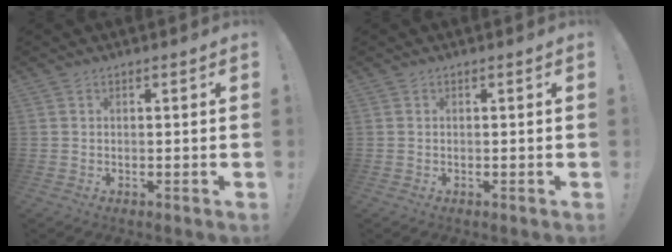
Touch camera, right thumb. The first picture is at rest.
{"total": 0.0}